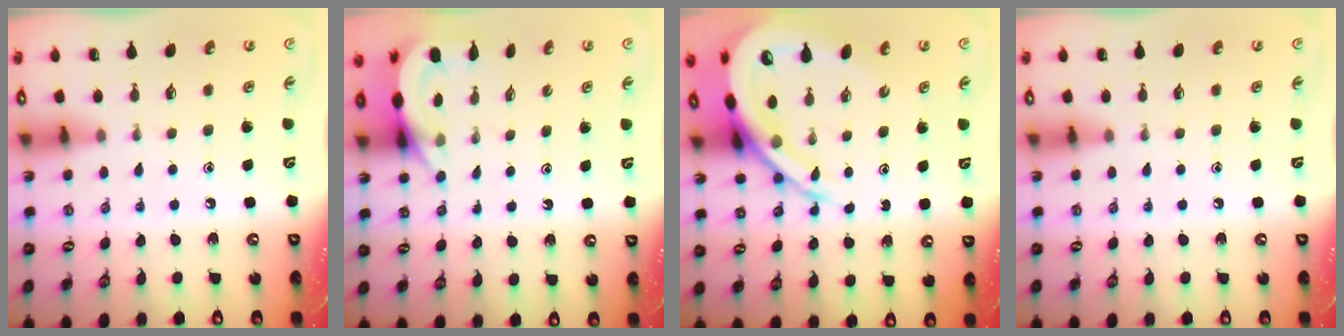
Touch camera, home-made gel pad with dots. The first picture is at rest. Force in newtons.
{"total": 6.5, "press": 6.5, "slide": 0.3}
{"total": 13.6, "press": 13.5, "slide": 1.5}
{"total": 0.0}